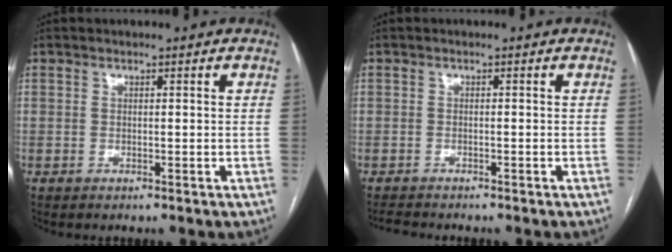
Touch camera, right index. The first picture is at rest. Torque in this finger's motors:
{"motor_torque": [-1.30, -0.74, -1.05, -0.21]}